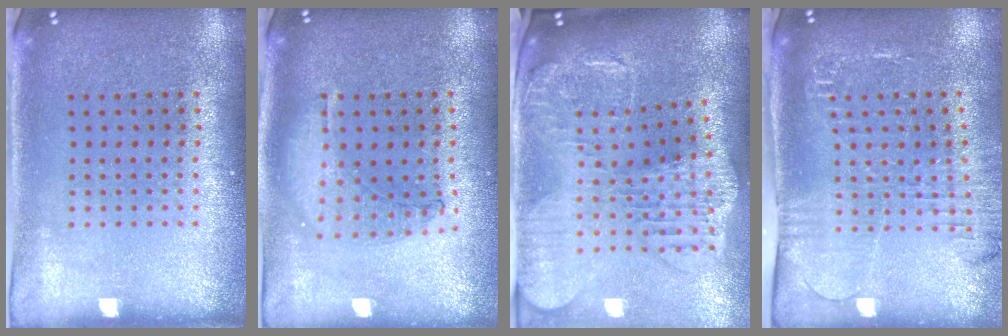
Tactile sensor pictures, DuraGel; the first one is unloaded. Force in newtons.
{"total": 1.0, "press": 1.0, "slide": 0.2}
{"total": 3.0, "press": 2.5, "slide": 1.6}
{"total": 1.9, "press": 1.9, "slide": 0.4}